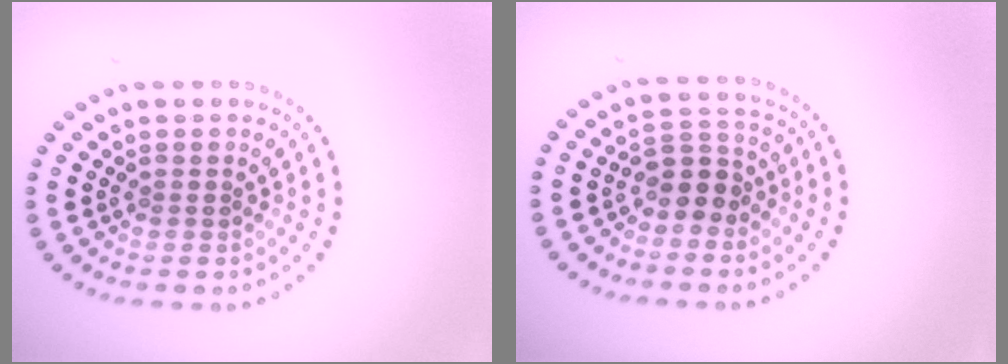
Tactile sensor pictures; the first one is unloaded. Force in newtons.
{"total": 3.0, "press": 2.6, "slide": 1.5}